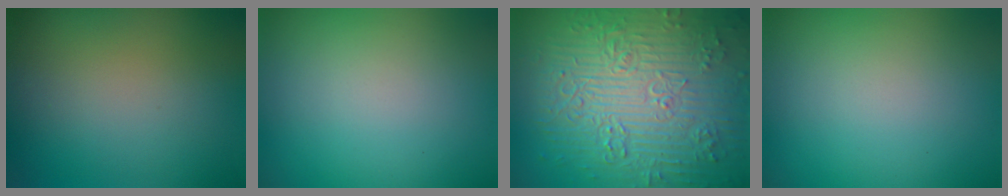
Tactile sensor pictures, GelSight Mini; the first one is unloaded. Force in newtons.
{"total": 0.0}
{"total": 11.4, "press": 7.6, "slide": 8.5}
{"total": 0.0}